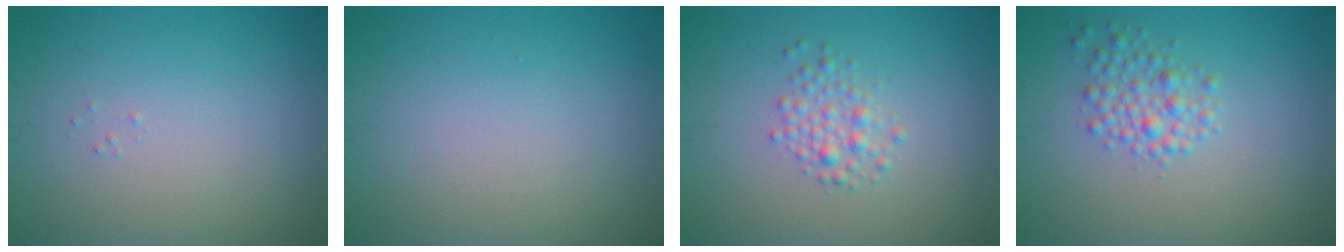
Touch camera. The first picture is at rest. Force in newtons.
{"total": 0.0}
{"total": 2.0, "press": 2.0, "slide": 0.0}
{"total": 2.4, "press": 2.4, "slide": 0.1}